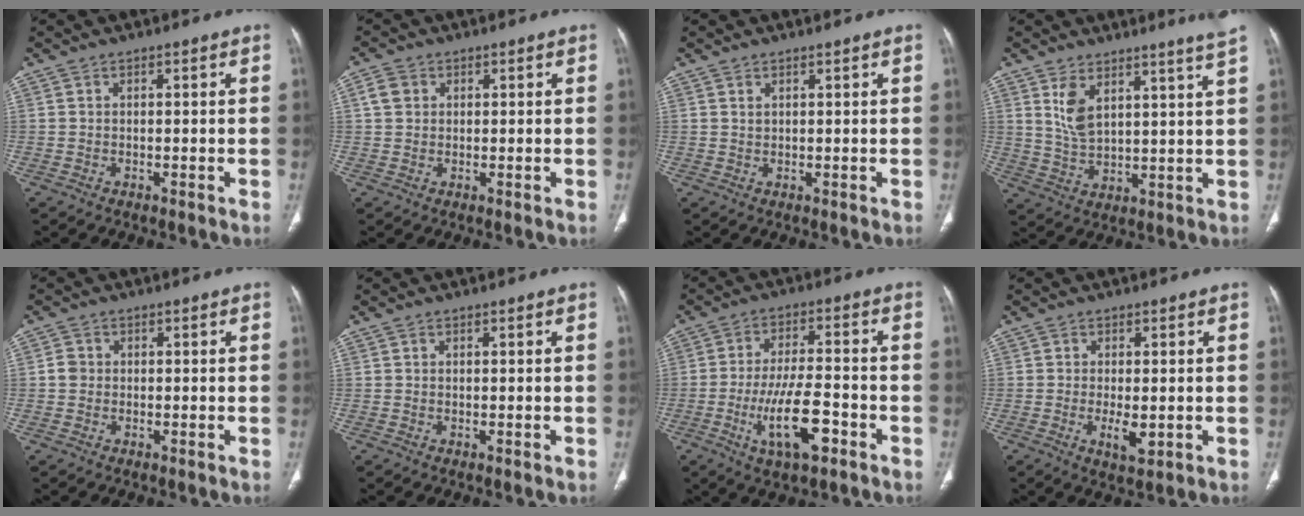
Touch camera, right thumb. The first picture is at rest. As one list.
[{"total": 3.2, "force": [0.9, 2.7, 1.4], "torque": [-0.016, 0.003, 0.017]}, {"total": 0.8, "force": [0.7, 0.2, 0.4], "torque": [-0.004, -0.006, 0.013]}, {"total": 9.4, "force": [6.2, 1.7, 6.9], "torque": [-0.109, -0.045, 0.111]}, {"total": 2.0, "force": [-0.1, 1.9, 0.8], "torque": [-0.005, 0.007, -0.002]}, {"total": 0.0}, {"total": 11.8, "force": [-4.8, 4.2, 10.0], "torque": [-0.182, 0.020, -0.080]}, {"total": 4.4, "force": [-0.9, 1.9, 3.9], "torque": [-0.064, -0.008, -0.011]}]